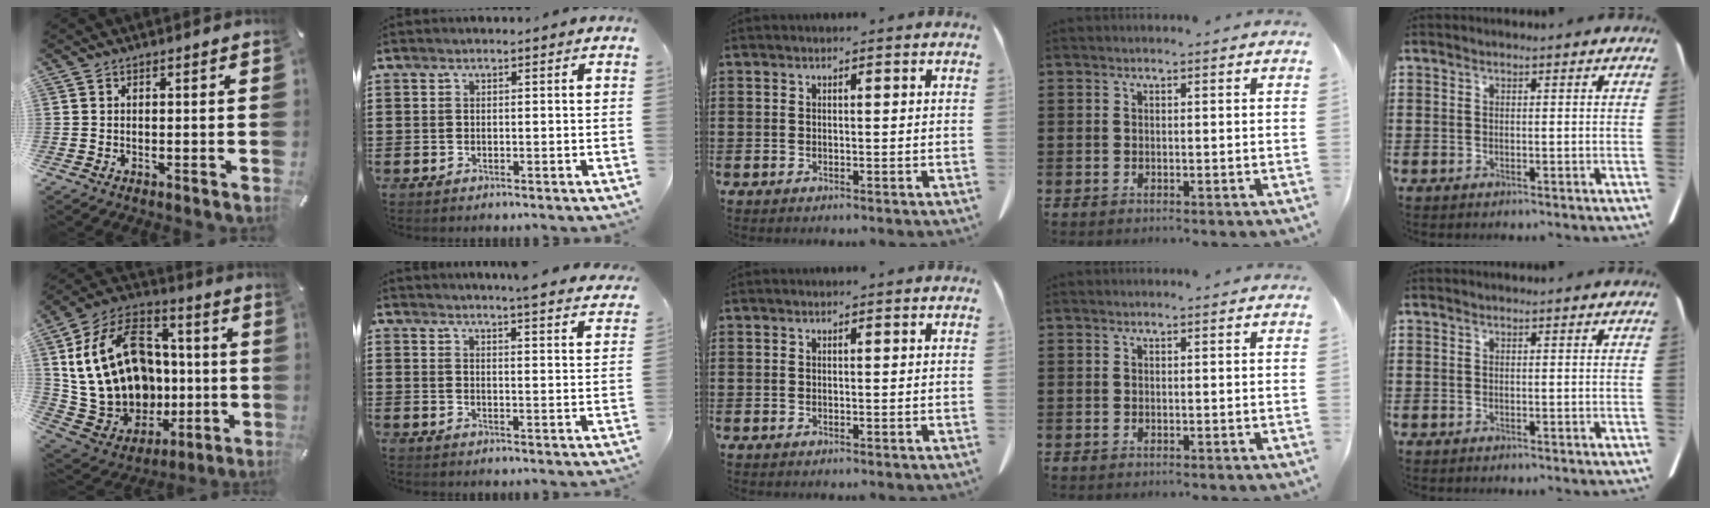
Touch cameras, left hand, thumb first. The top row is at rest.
{"thumb": {"total": 26.4, "force": [1.9, 20.6, 16.5], "torque": [-0.326, -0.008, 0.070]}, "index": {"total": 4.0, "force": [3.9, -0.8, 0.5], "torque": [-0.018, -0.027, 0.067]}}